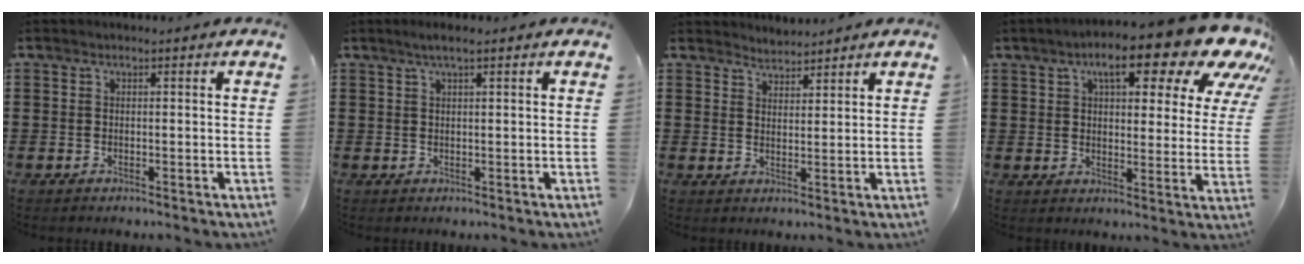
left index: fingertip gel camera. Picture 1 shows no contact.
{"total": 1.8, "force": [0.8, 0.1, 1.6], "torque": [-0.030, 0.001, 0.014]}
{"total": 2.4, "force": [2.3, 0.2, -0.6], "torque": [0.003, -0.007, 0.044]}
{"total": 14.5, "force": [9.8, 4.2, 9.9], "torque": [-0.147, -0.049, 0.155]}